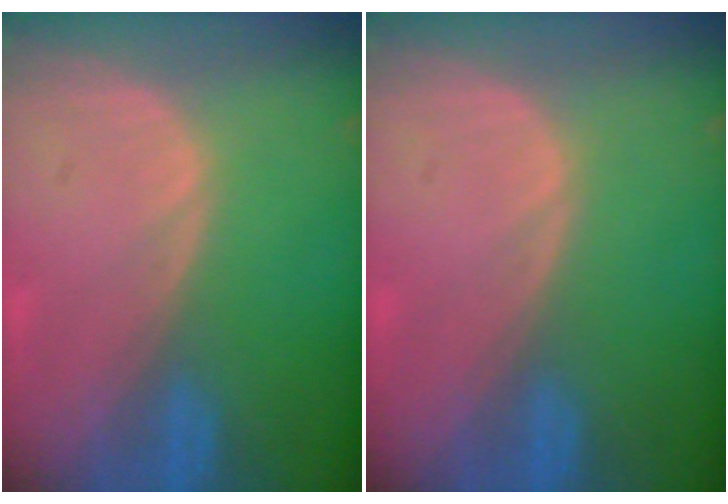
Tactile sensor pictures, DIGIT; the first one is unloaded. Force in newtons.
{"total": 0.0}